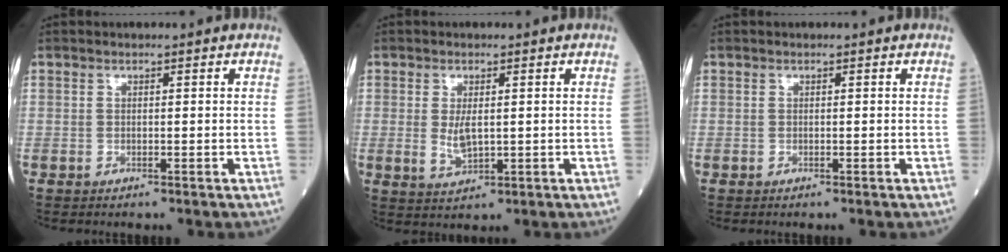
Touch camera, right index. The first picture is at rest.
{"total": 3.4, "force": [0.2, 1.3, 3.2], "torque": [-0.065, -0.007, 0.011]}
{"total": 0.0}